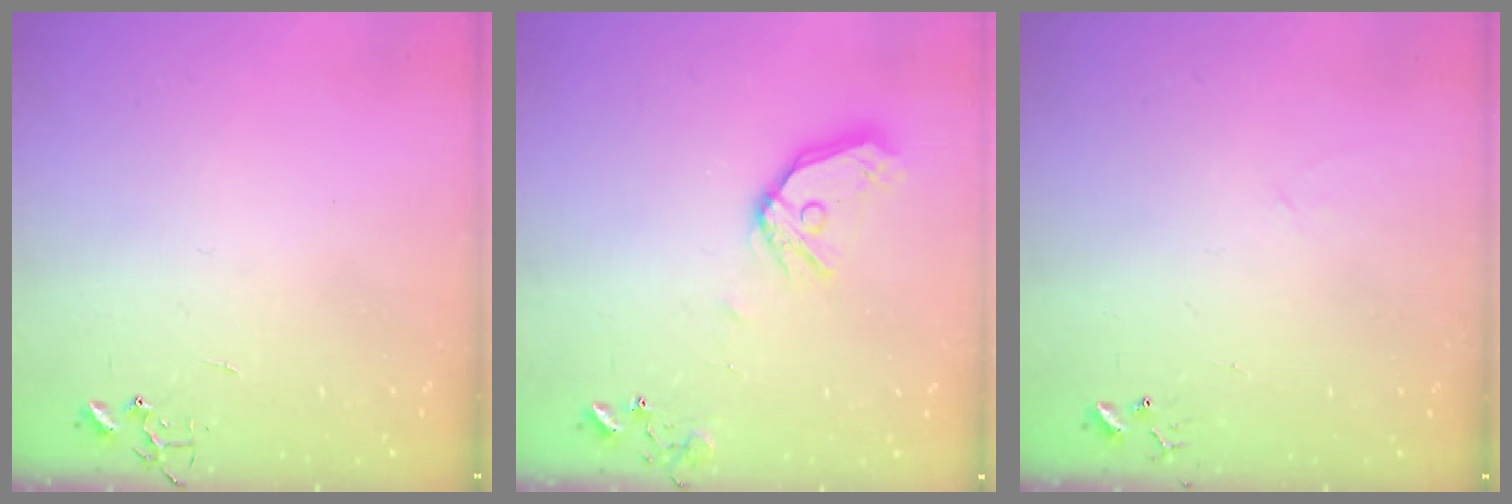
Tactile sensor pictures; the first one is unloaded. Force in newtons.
{"total": 12.8, "press": 12.7, "slide": 1.8}
{"total": 4.6, "press": 4.5, "slide": 0.6}